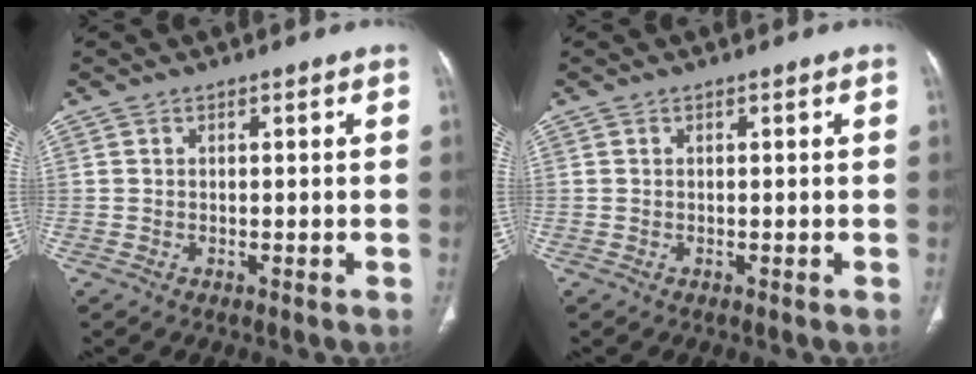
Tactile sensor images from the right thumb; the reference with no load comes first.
{"total": 0.0}